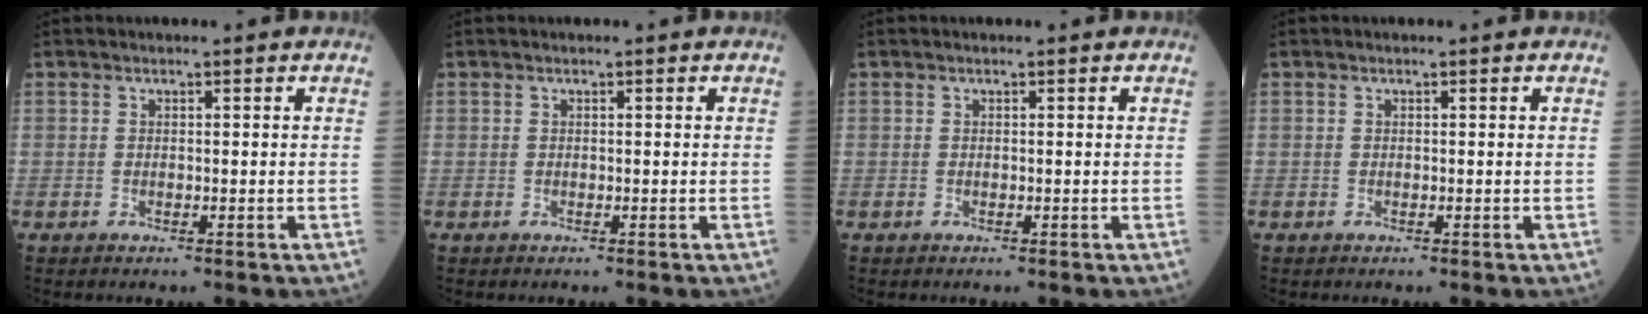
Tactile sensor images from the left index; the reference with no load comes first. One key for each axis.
{"total": 0.0}
{"total": 0.0}
{"total": 0.0}